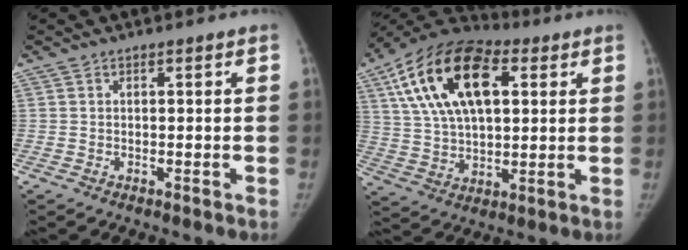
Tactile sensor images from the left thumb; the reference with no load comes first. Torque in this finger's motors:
{"motor_torque": [0.63, 1.33, 1.40, -1.37, 0.58]}